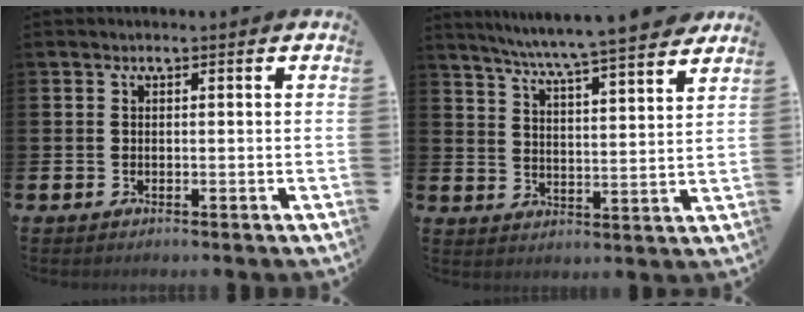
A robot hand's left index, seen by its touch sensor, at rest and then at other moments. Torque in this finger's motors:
{"motor_torque": [0.94, -1.20, 0.69, 0.10]}